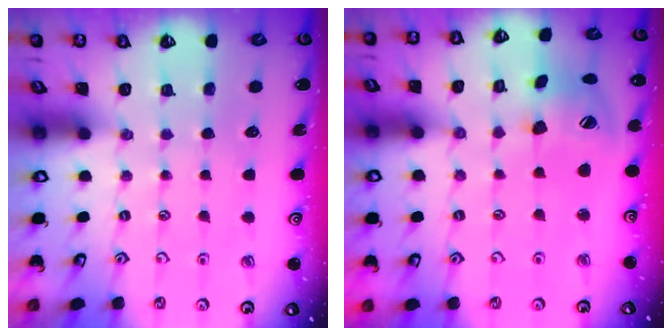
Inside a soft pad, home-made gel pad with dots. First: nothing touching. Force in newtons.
{"total": 13.6, "press": 13.5, "slide": 1.3}